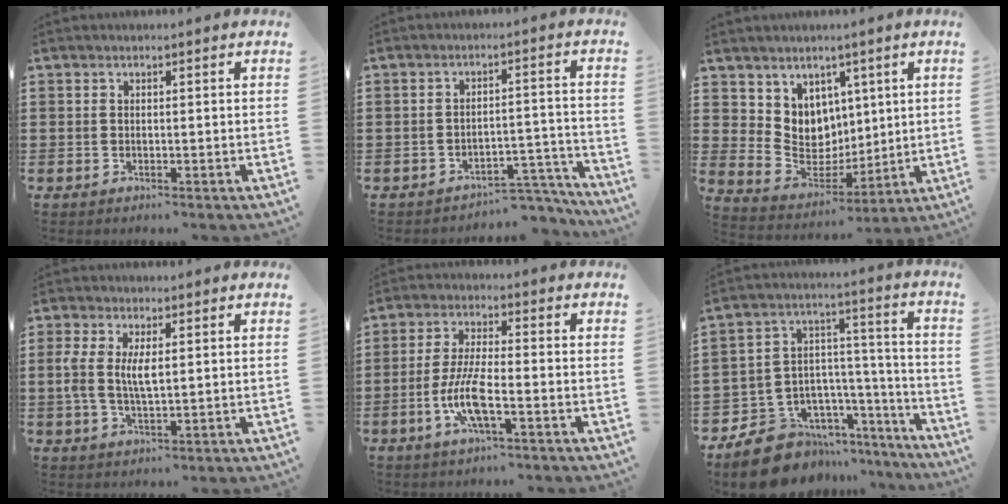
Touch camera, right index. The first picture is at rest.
{"total": 4.0, "force": [-3.8, 0.7, 1.2], "torque": [-0.024, 0.006, -0.077]}
{"total": 7.0, "force": [4.1, 5.7, 0.3], "torque": [-0.038, -0.030, 0.083]}
{"total": 4.9, "force": [0.6, 1.9, 4.5], "torque": [-0.105, 0.001, 0.004]}
{"total": 7.7, "force": [-2.8, 1.8, 6.9], "torque": [-0.155, -0.015, -0.057]}
{"total": 9.6, "force": [-7.1, 6.1, 1.9], "torque": [-0.059, 0.015, -0.127]}